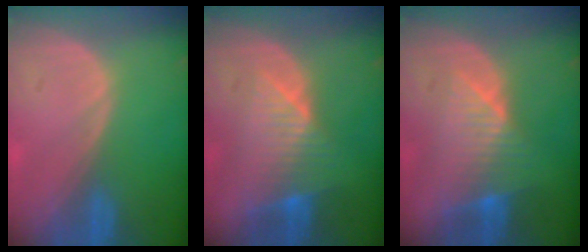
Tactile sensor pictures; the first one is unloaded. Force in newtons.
{"total": 8.0, "press": 6.9, "slide": 4.0}
{"total": 8.0, "press": 6.9, "slide": 4.0}